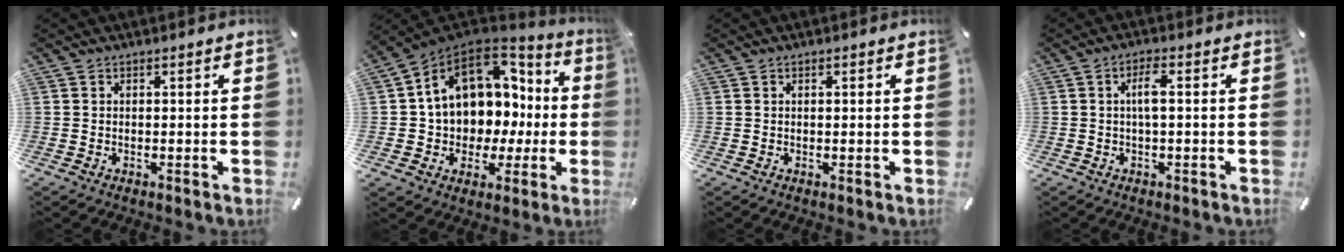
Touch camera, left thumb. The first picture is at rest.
{"total": 13.8, "force": [4.5, 10.9, 7.3], "torque": [-0.136, -0.033, 0.086]}
{"total": 0.7, "force": [0.2, 0.4, 0.5], "torque": [-0.010, 0.004, 0.003]}
{"total": 4.3, "force": [0.2, 0.9, 4.2], "torque": [-0.081, 0.005, 0.000]}